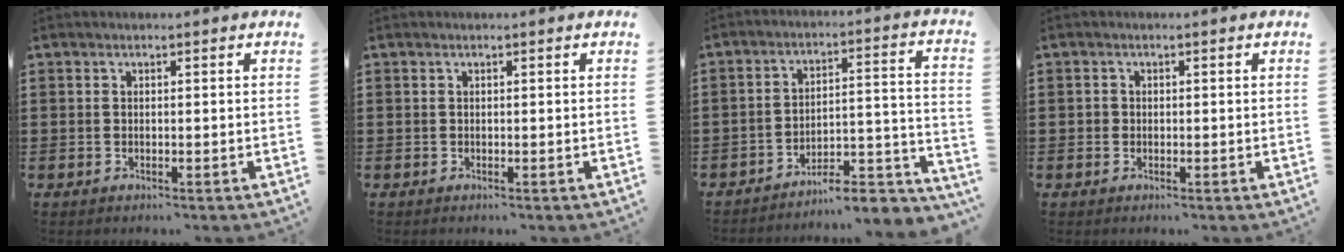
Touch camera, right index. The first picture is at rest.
{"total": 0.0}
{"total": 7.0, "force": [-6.5, 1.3, 2.4], "torque": [-0.030, 0.009, -0.125]}
{"total": 0.7, "force": [-0.1, 0.7, 0.2], "torque": [-0.006, 0.004, -0.003]}